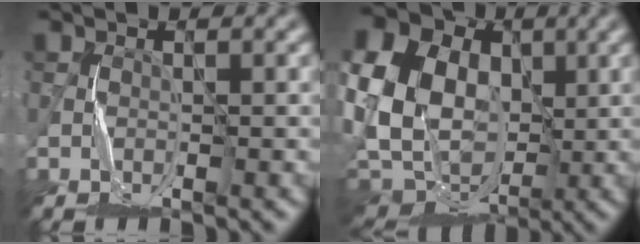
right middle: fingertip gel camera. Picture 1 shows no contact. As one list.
[{"total": 19.0, "force": [2.4, 15.2, 11.1], "torque": [-0.272, 0.019, 0.030]}]